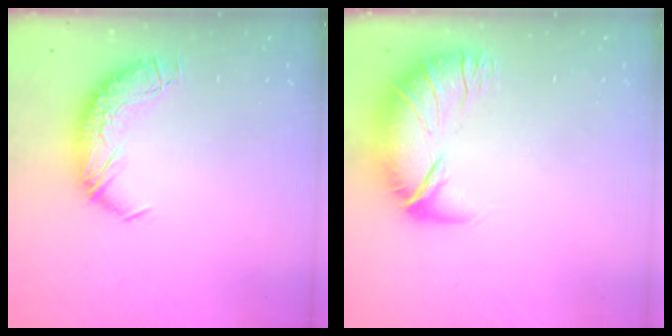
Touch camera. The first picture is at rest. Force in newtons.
{"total": 2.8, "press": 1.6, "slide": 2.2}